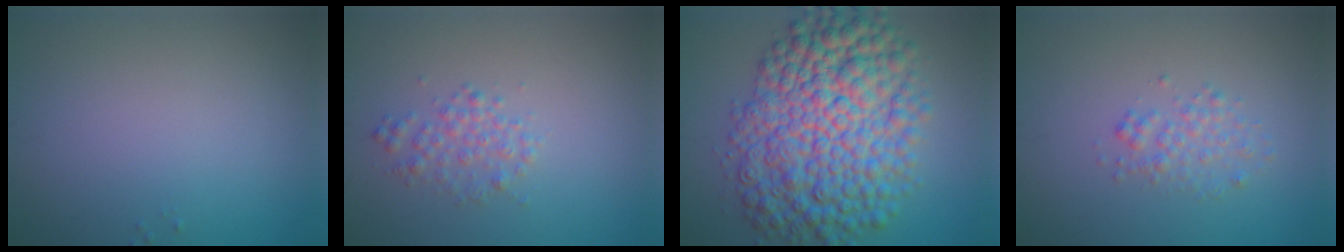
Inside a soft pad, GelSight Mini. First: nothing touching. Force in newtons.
{"total": 1.9, "press": 1.9, "slide": 0.0}
{"total": 12.0, "press": 12.0, "slide": 0.1}
{"total": 1.8, "press": 1.8, "slide": 0.0}